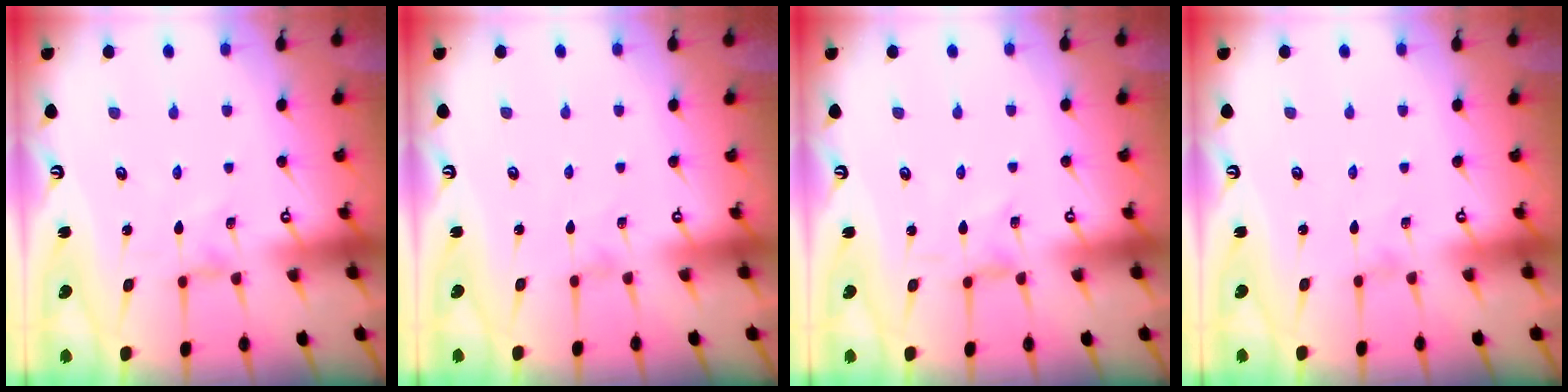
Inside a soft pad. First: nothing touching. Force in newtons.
{"total": 0.0}
{"total": 0.8, "press": 0.7, "slide": 0.2}
{"total": 0.0}